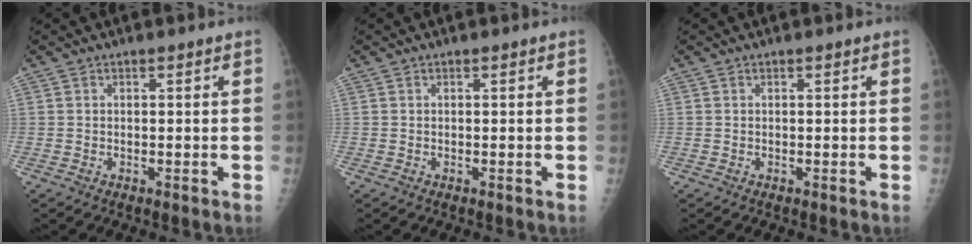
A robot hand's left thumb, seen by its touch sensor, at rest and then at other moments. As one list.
[{"total": 0.0}, {"total": 0.0}]